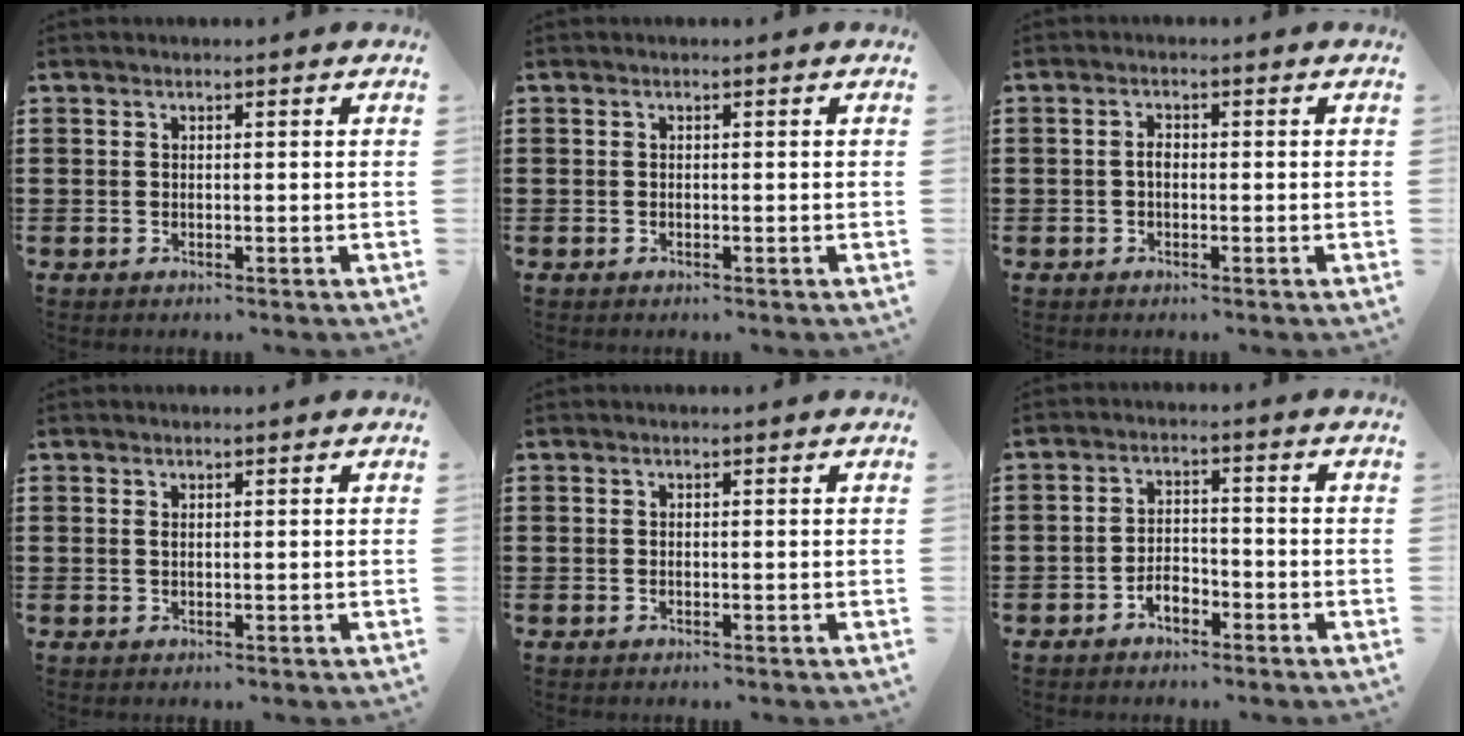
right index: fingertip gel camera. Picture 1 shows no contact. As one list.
[{"total": 0.0}, {"total": 1.5, "force": [-0.3, 0.8, 1.2], "torque": [-0.031, -0.002, -0.009]}, {"total": 0.5, "force": [0.3, 0.2, 0.4], "torque": [-0.009, 0.000, 0.006]}, {"total": 0.0}, {"total": 3.1, "force": [-2.3, 1.5, 1.5], "torque": [-0.032, 0.007, -0.046]}]